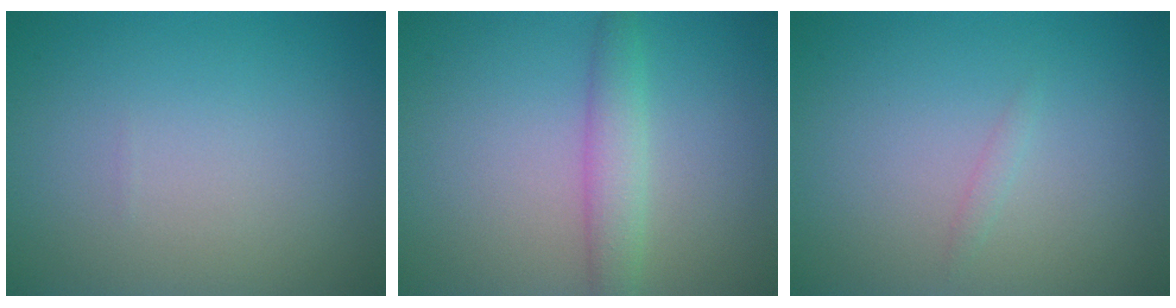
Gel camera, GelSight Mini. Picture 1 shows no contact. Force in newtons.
{"total": 2.6, "press": 2.6, "slide": 0.1}
{"total": 0.6, "press": 0.6, "slide": 0.0}